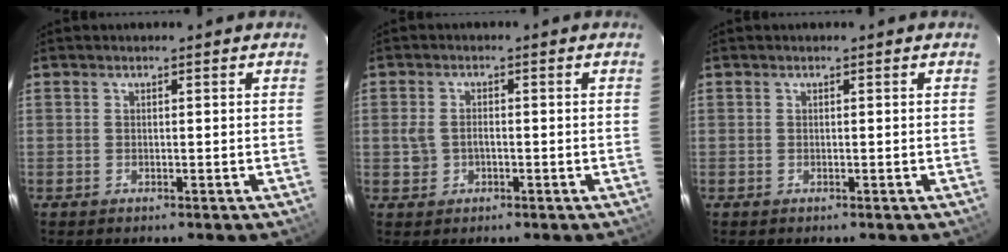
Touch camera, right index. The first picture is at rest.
{"total": 3.1, "force": [-0.5, 2.3, 2.0], "torque": [-0.040, 0.004, -0.006]}
{"total": 0.0}